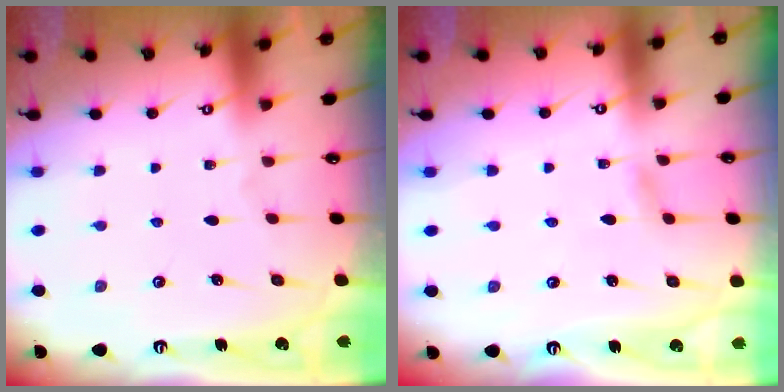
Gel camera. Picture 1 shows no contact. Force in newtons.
{"total": 2.8, "press": 2.8, "slide": 0.4}